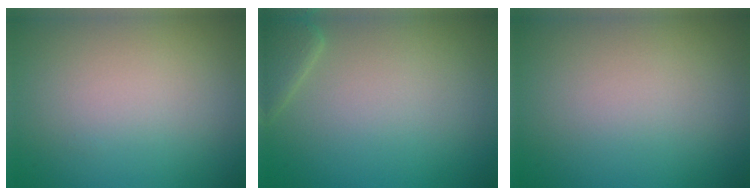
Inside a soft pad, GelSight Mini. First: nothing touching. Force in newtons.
{"total": 1.8, "press": 1.8, "slide": 0.1}
{"total": 0.0}